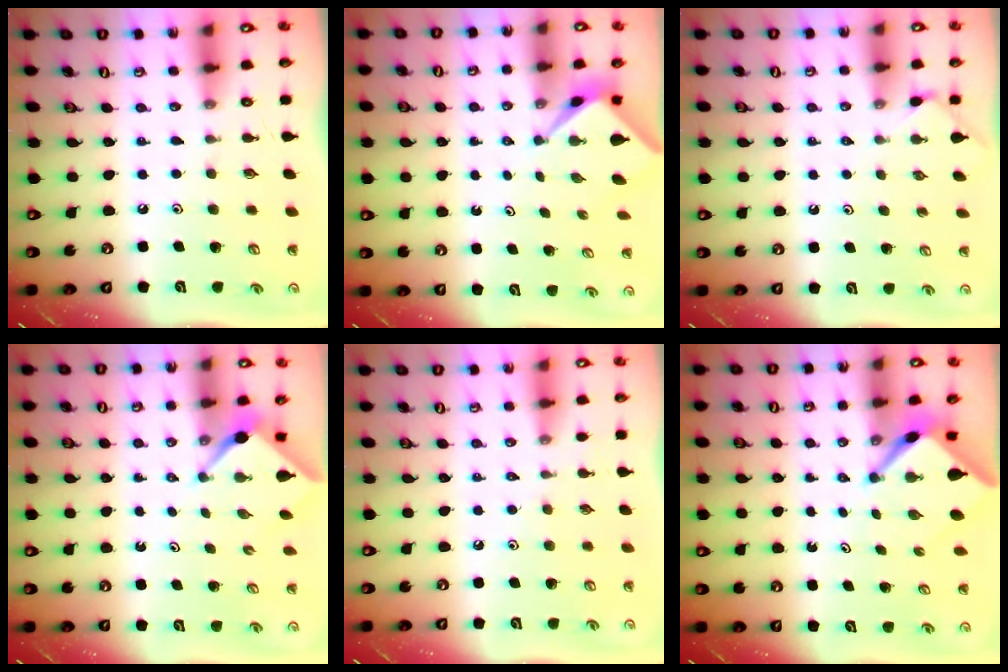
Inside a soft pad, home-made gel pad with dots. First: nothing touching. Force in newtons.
{"total": 1.7, "press": 1.7, "slide": 0.2}
{"total": 2.3, "press": 2.3, "slide": 0.4}
{"total": 2.5, "press": 2.5, "slide": 0.3}
{"total": 2.3, "press": 2.3, "slide": 0.4}
{"total": 3.8, "press": 3.8, "slide": 0.2}